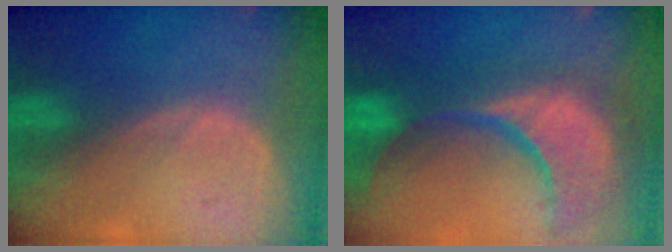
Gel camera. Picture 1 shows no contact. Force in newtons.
{"total": 15.3, "press": 12.1, "slide": 9.5}